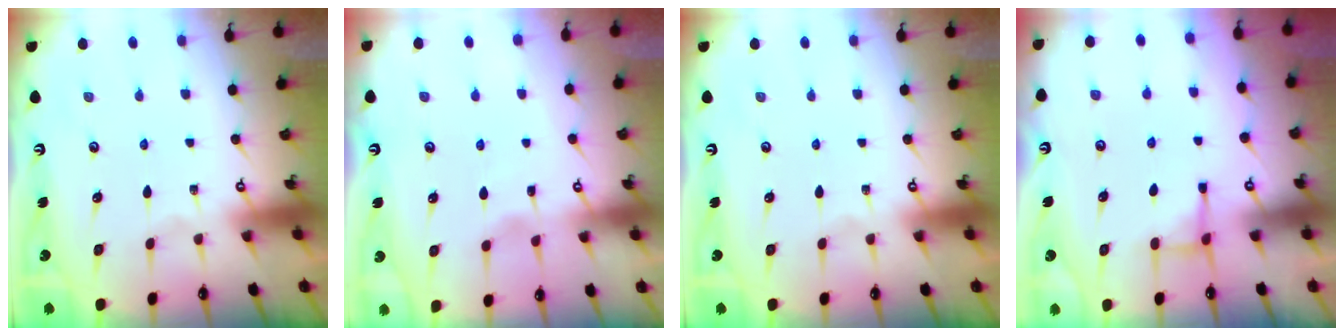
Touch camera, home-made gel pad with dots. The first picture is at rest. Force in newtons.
{"total": 3.0, "press": 2.9, "slide": 0.4}
{"total": 0.0}
{"total": 3.6, "press": 3.5, "slide": 0.5}